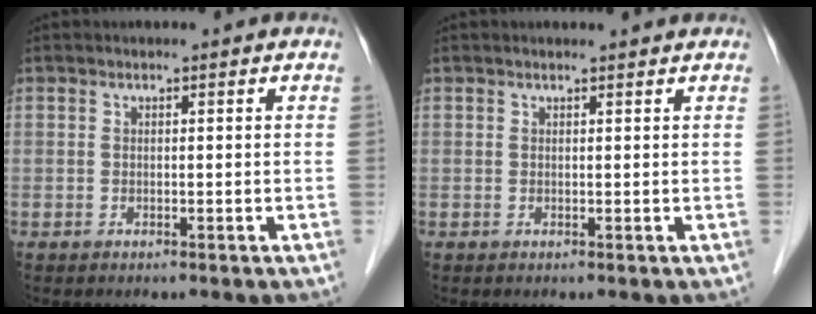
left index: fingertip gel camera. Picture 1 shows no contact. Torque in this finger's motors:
{"motor_torque": [0.20, -0.14, 0.05, 0.01]}